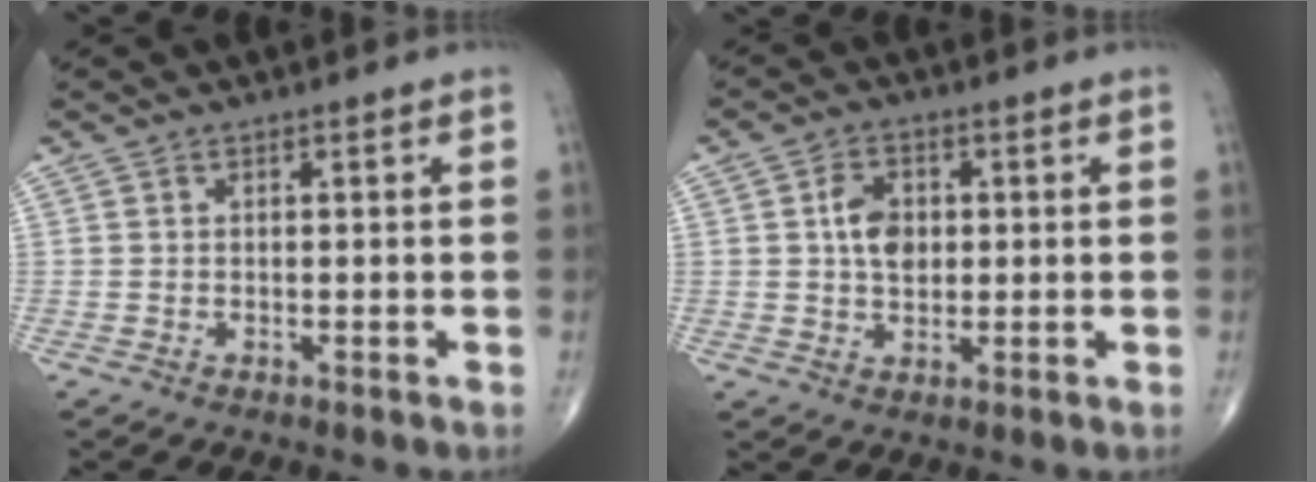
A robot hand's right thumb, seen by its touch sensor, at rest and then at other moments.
{"total": 5.8, "force": [0.8, 4.1, 4.1], "torque": [-0.057, 0.000, 0.011]}